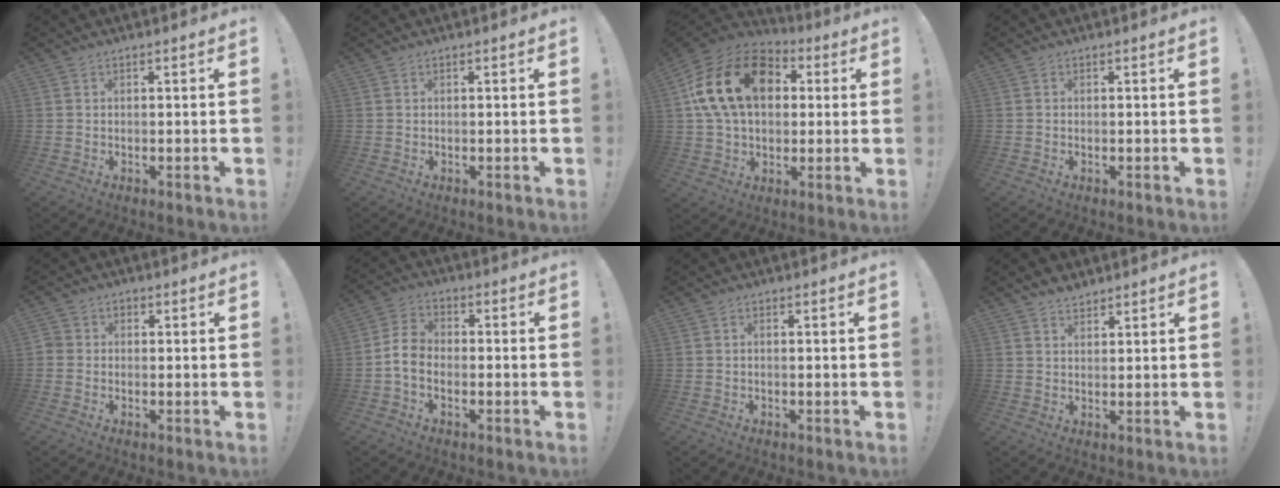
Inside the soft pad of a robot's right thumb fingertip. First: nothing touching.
{"total": 0.0}
{"total": 22.9, "force": [6.4, 16.0, 15.0], "torque": [-0.268, -0.003, 0.121]}
{"total": 0.0}
{"total": 2.9, "force": [-0.8, 2.5, 1.1], "torque": [-0.024, 0.012, -0.012]}
{"total": 6.8, "force": [-2.0, 4.7, 4.4], "torque": [-0.087, 0.016, -0.031]}
{"total": 0.6, "force": [-0.3, 0.1, 0.5], "torque": [-0.018, 0.004, -0.003]}
{"total": 3.2, "force": [2.9, 1.2, 0.6], "torque": [-0.005, -0.018, 0.053]}